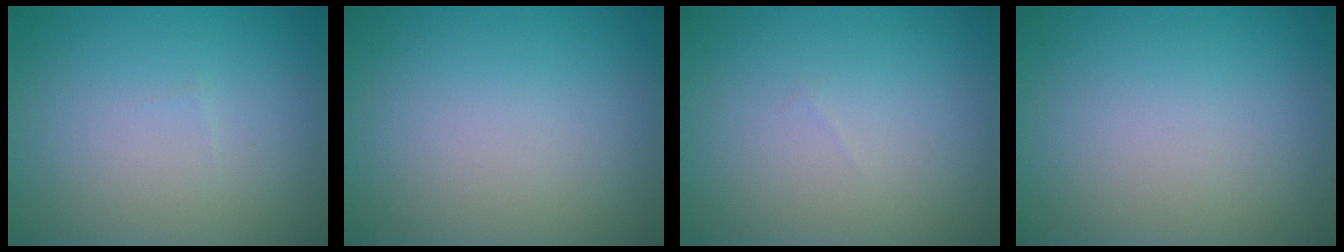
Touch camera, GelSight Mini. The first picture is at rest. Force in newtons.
{"total": 0.0}
{"total": 0.0}
{"total": 0.0}